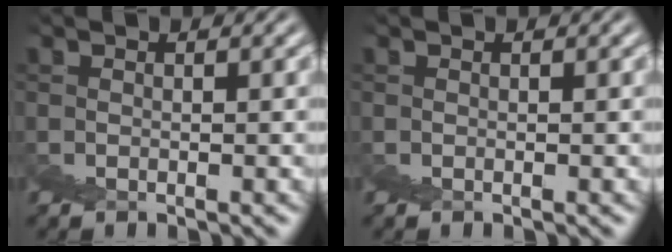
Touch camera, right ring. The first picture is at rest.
{"total": 0.0}